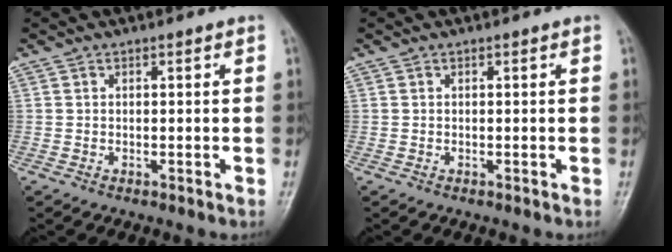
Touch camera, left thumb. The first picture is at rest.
{"total": 0.0}